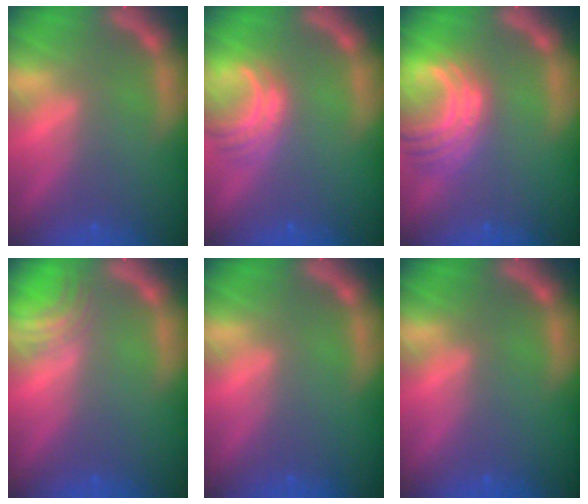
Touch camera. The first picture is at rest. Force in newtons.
{"total": 4.0}
{"total": 7.6}
{"total": 3.0}
{"total": 0.0}
{"total": 0.0}